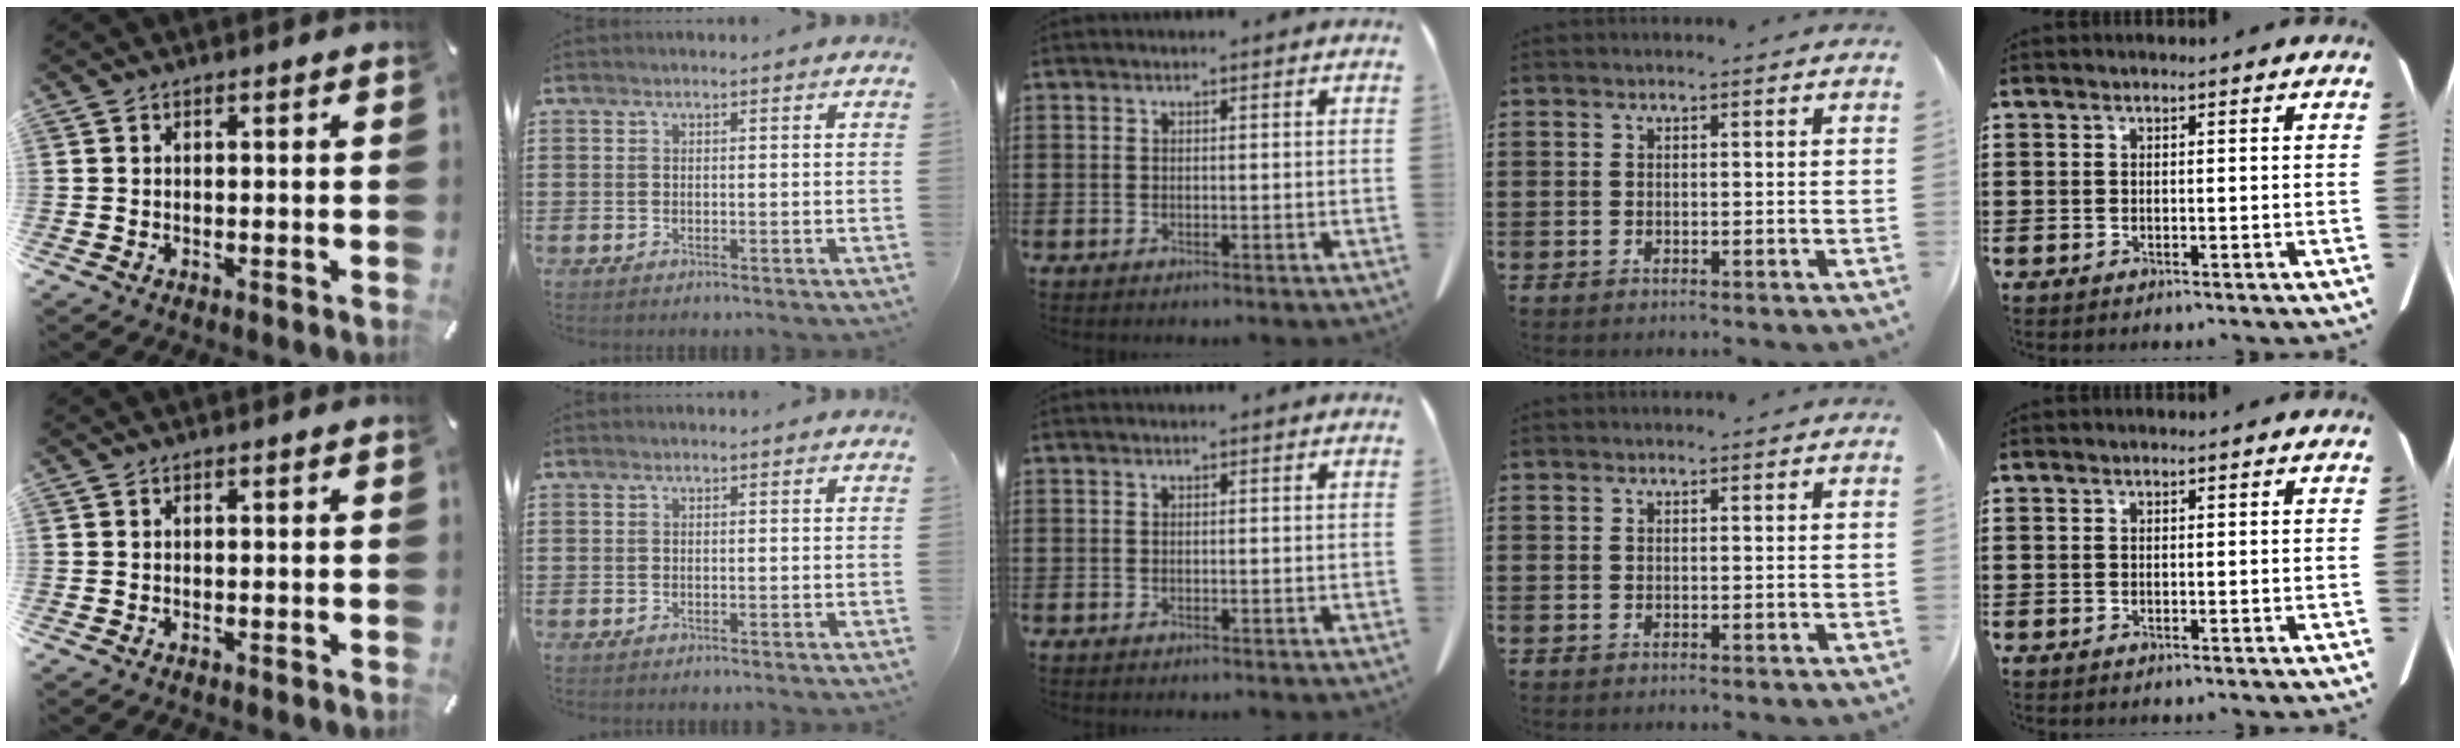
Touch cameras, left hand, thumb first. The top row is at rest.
{}